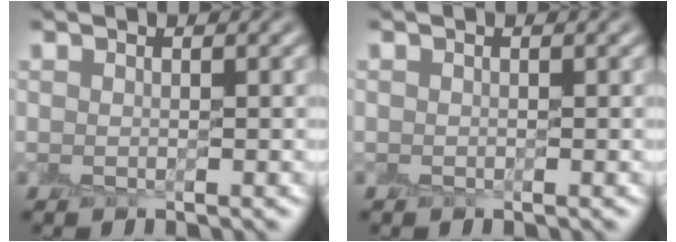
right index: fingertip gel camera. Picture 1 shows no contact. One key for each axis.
{"total": 0.0}